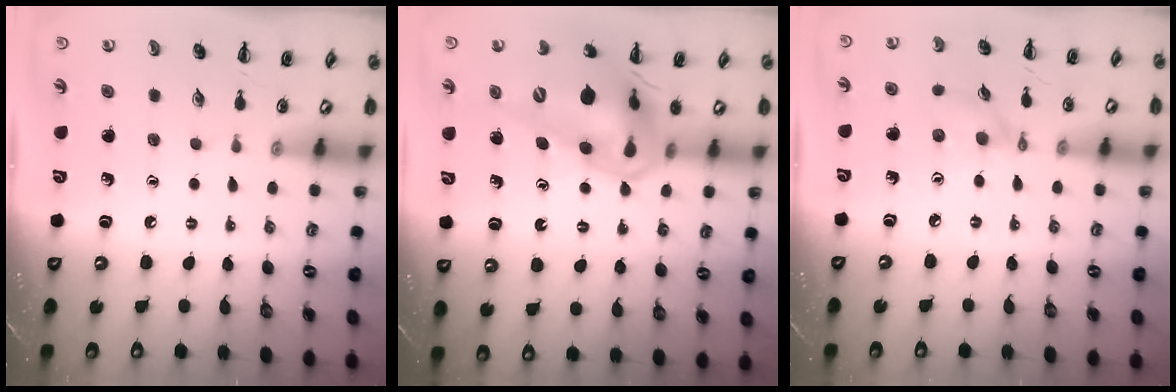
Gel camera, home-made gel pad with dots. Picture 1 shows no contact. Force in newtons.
{"total": 19.9, "press": 19.1, "slide": 5.5}
{"total": 4.6, "press": 4.5, "slide": 0.8}